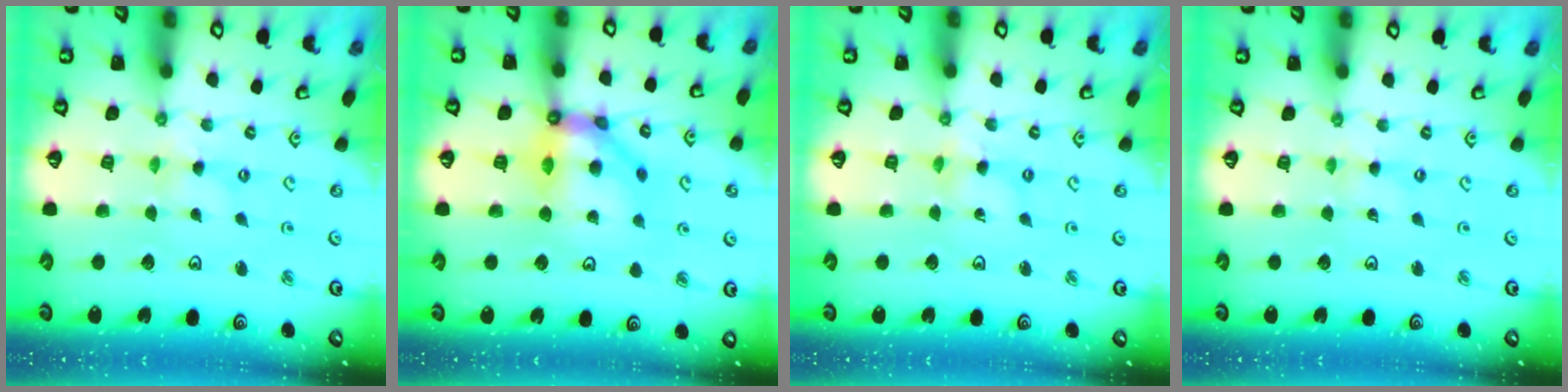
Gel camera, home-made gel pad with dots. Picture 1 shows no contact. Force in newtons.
{"total": 10.9, "press": 10.7, "slide": 1.9}
{"total": 2.0, "press": 2.0, "slide": 0.2}
{"total": 0.0}